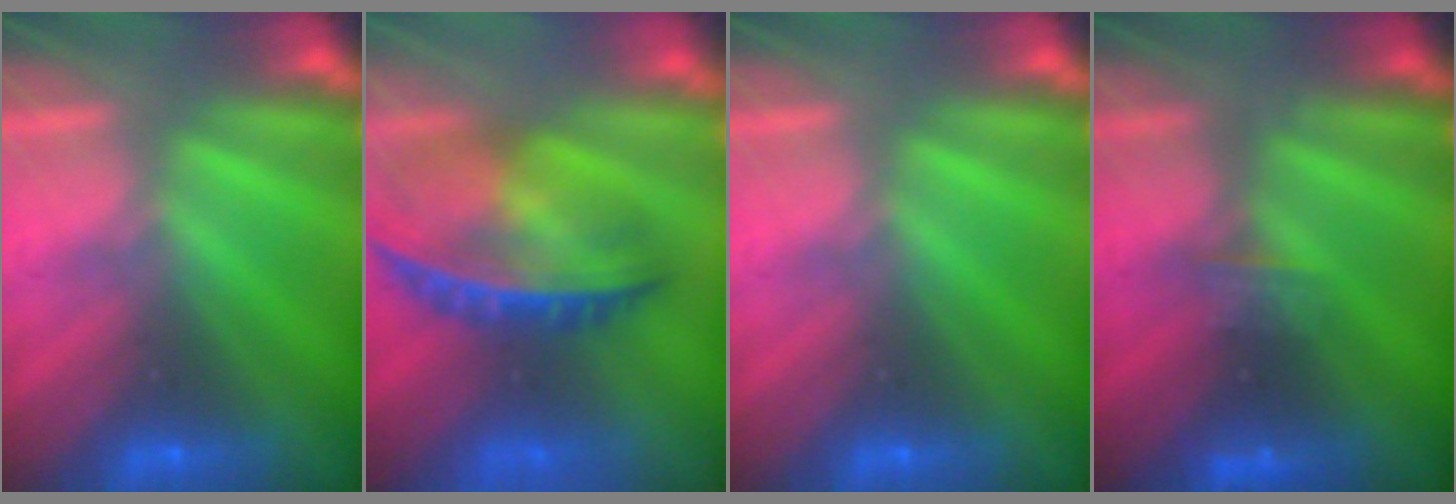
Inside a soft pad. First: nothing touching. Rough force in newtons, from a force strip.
{"total": 9.0}
{"total": 0.0}
{"total": 2.5}